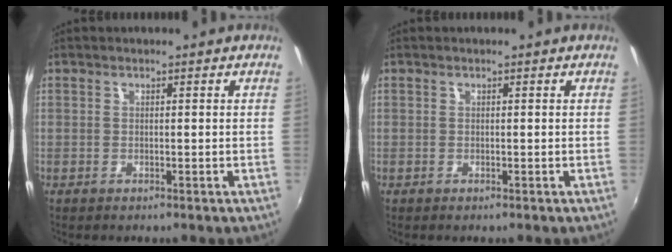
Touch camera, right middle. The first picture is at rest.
{"total": 0.0}